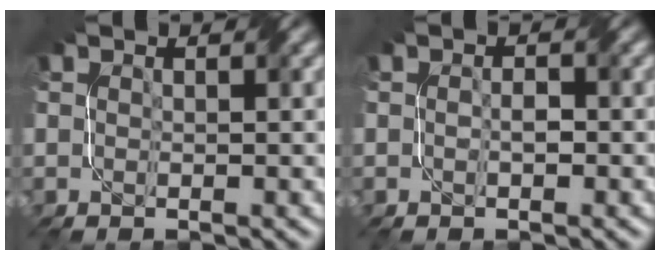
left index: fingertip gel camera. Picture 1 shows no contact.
{"total": 1.1, "force": [-0.5, 0.5, 0.9], "torque": [-0.017, 0.003, -0.006]}